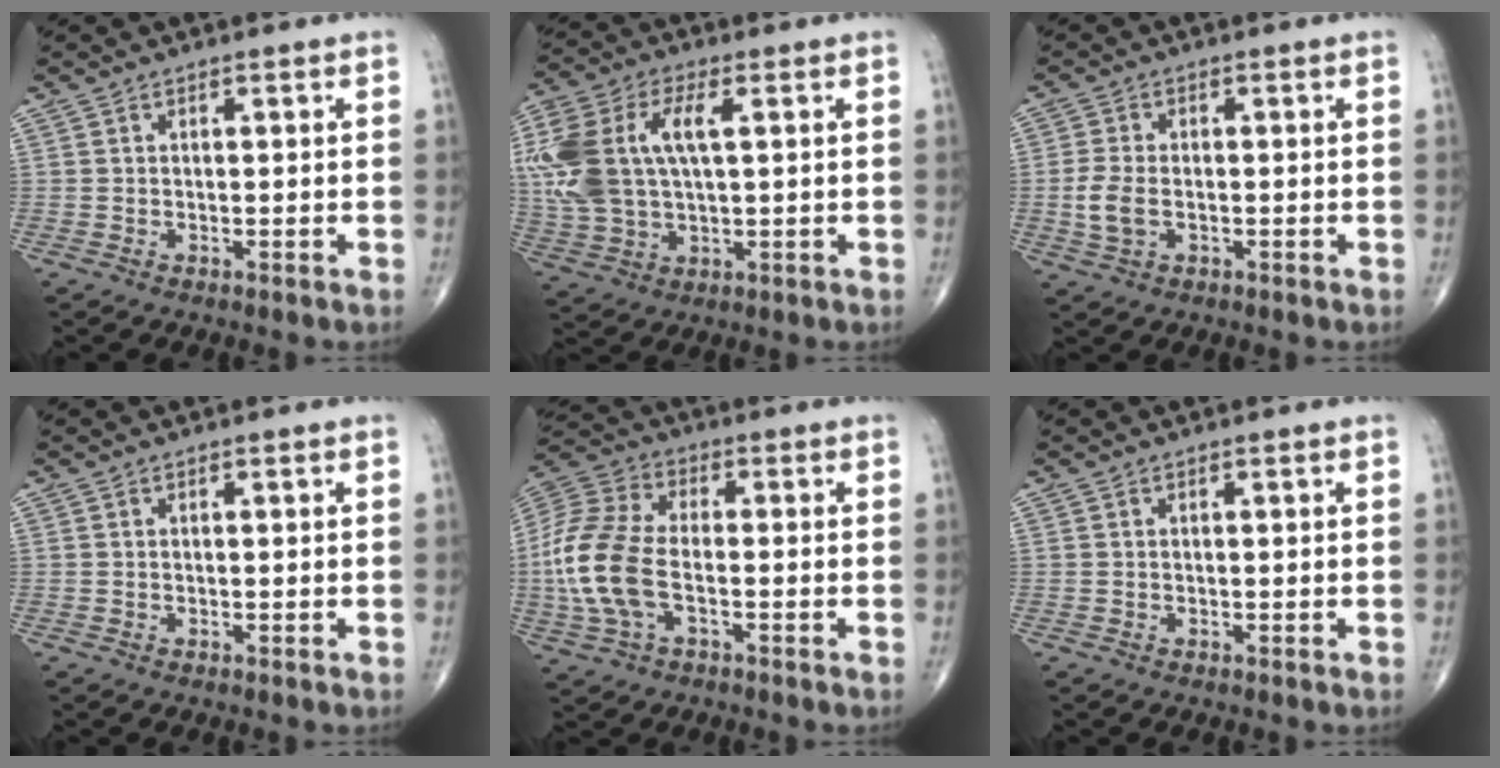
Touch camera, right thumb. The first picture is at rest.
{"total": 18.0, "force": [3.3, 9.4, 15.0], "torque": [-0.344, 0.013, 0.060]}
{"total": 4.9, "force": [-0.9, 3.0, 3.8], "torque": [-0.087, 0.003, -0.017]}
{"total": 0.0}
{"total": 14.9, "force": [-2.7, 8.2, 12.2], "torque": [-0.278, 0.021, -0.054]}
{"total": 0.0}